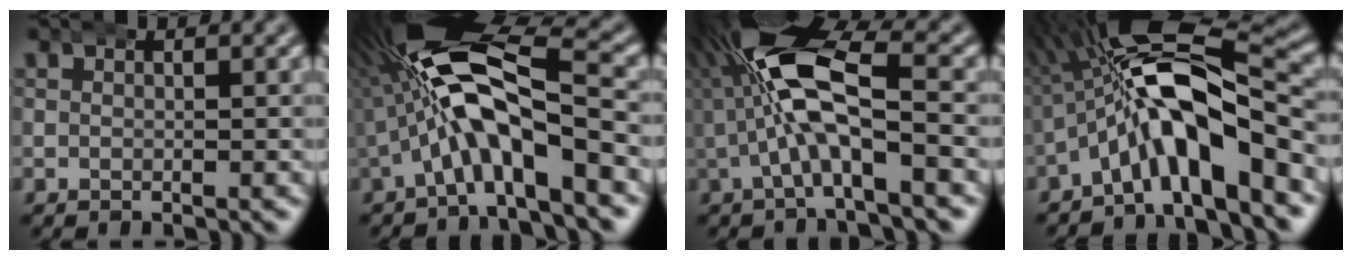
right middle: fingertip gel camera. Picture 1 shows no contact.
{"total": 11.8, "force": [1.4, 5.3, 10.5], "torque": [-0.196, 0.000, 0.017]}
{"total": 10.1, "force": [1.8, 4.6, 8.8], "torque": [-0.180, -0.003, 0.024]}
{"total": 10.4, "force": [-0.4, 5.0, 9.1], "torque": [-0.170, 0.004, -0.014]}